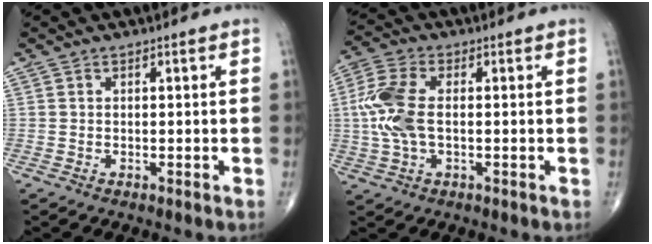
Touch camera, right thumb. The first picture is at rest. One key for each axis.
{"total": 9.5, "fx": 0.1, "fy": 4.9, "fz": 8.1, "tx": -0.203, "ty": 0.014, "tz": 0.001}